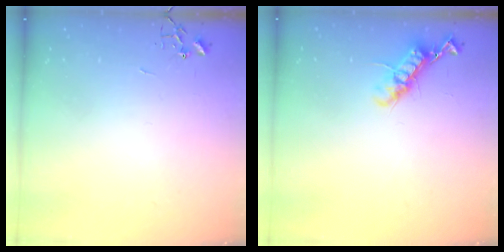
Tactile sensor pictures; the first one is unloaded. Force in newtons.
{"total": 12.3, "press": 12.3, "slide": 0.6}